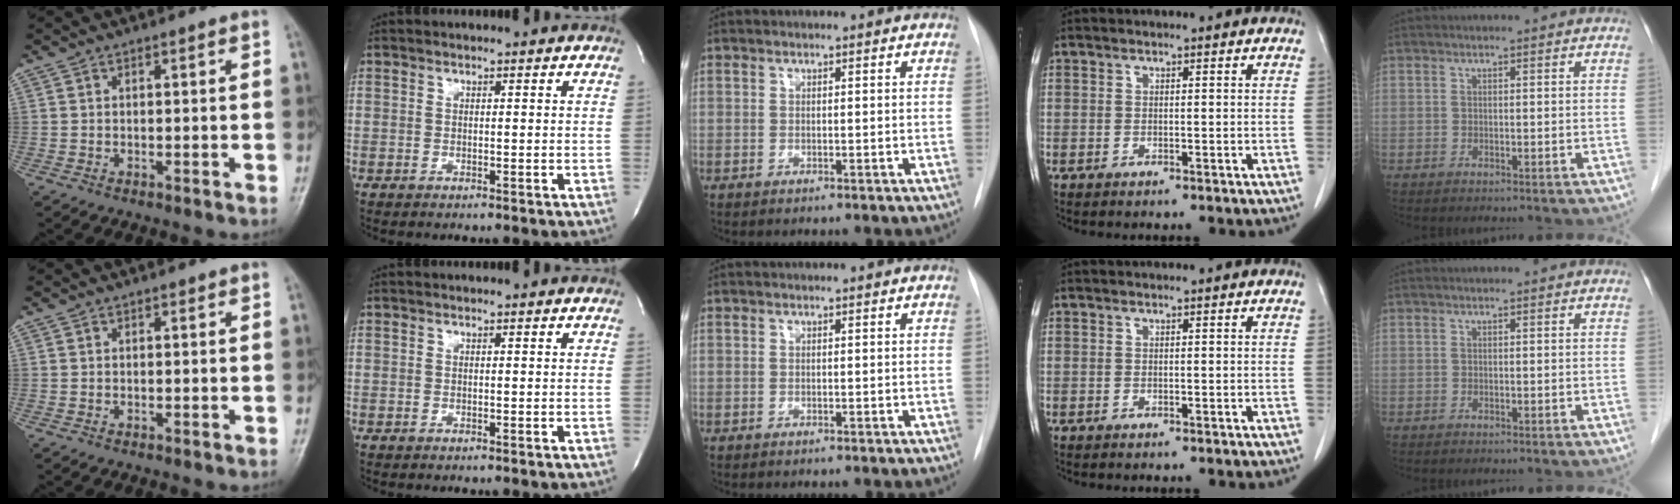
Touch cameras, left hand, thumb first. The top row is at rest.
{}